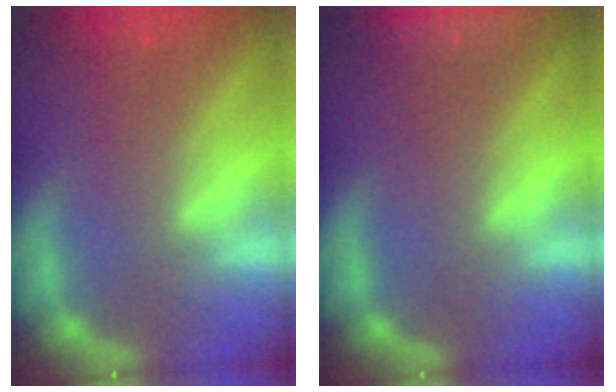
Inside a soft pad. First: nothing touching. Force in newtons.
{"total": 9.0}